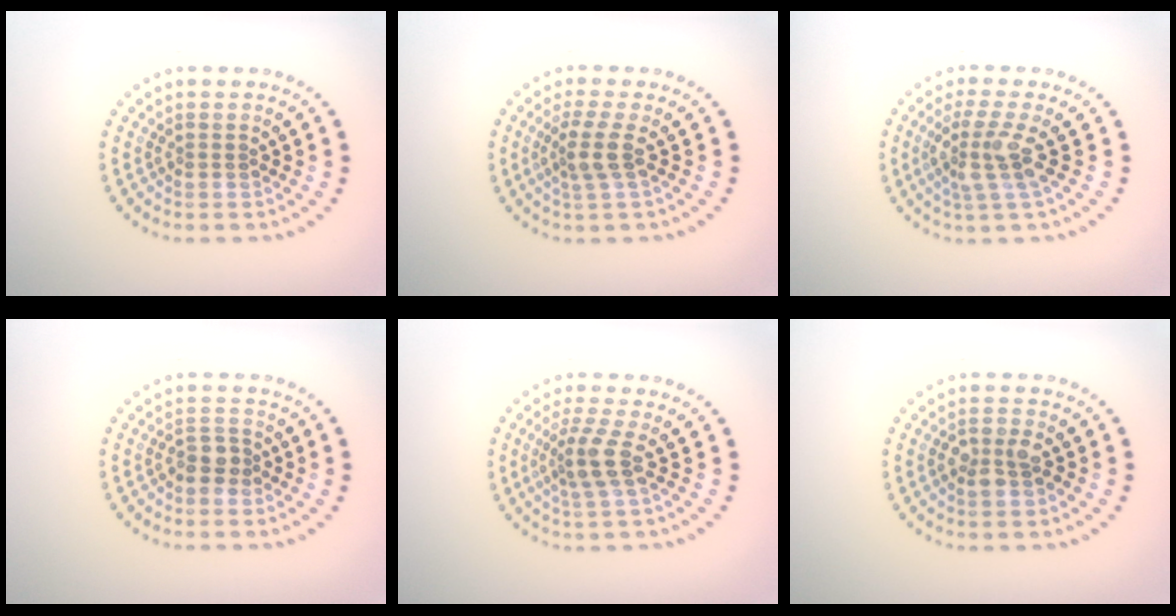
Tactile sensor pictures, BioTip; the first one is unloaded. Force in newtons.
{"total": 2.3, "press": 1.9, "slide": 1.4}
{"total": 3.2, "press": 2.5, "slide": 2.0}
{"total": 2.0, "press": 1.8, "slide": 0.9}
{"total": 2.9, "press": 2.2, "slide": 1.8}
{"total": 2.5, "press": 2.5, "slide": 0.5}